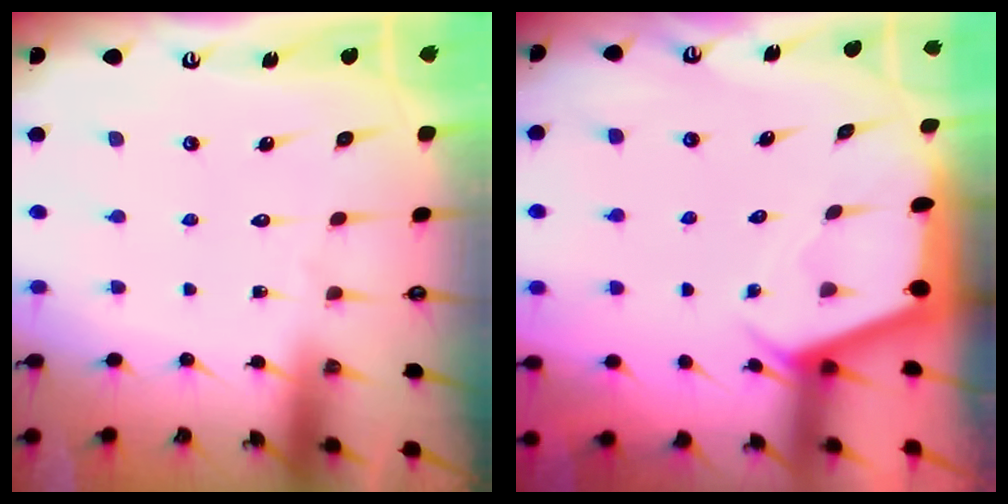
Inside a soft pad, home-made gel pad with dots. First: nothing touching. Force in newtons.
{"total": 2.4, "press": 2.4, "slide": 0.3}